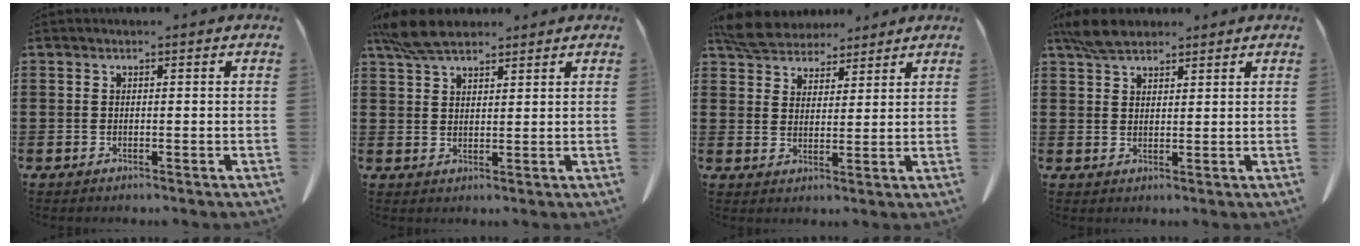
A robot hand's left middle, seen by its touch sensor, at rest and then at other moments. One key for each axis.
{"total": 6.4, "fx": 5.2, "fy": 2.0, "fz": 3.1, "tx": -0.076, "ty": -0.005, "tz": 0.099}
{"total": 5.7, "fx": 5.3, "fy": 2.0, "fz": 0.9, "tx": -0.039, "ty": -0.011, "tz": 0.101}
{"total": 4.8, "fx": 3.9, "fy": 1.8, "fz": 2.3, "tx": -0.054, "ty": 0.000, "tz": 0.075}